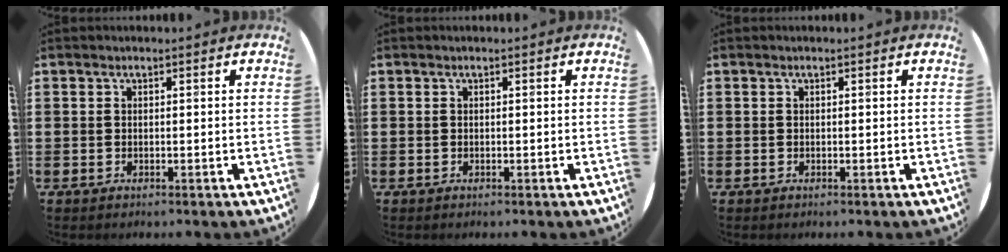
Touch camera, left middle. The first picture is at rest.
{"total": 0.0}
{"total": 0.0}